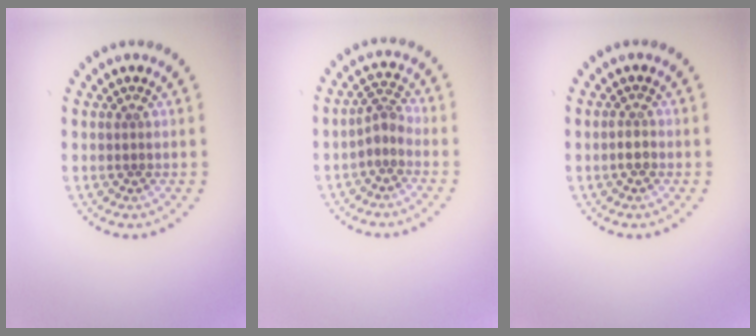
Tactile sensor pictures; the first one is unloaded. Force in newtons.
{"total": 2.0, "press": 1.5, "slide": 1.3}
{"total": 1.0, "press": 0.9, "slide": 0.5}